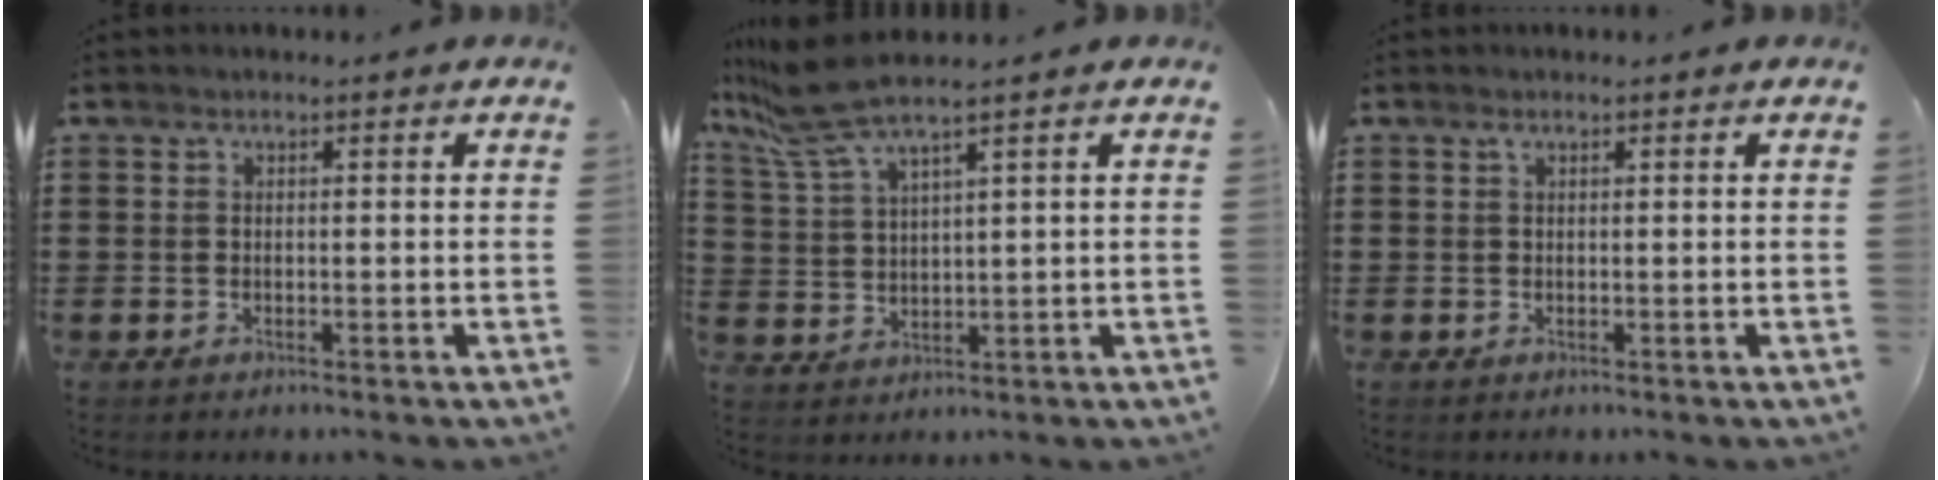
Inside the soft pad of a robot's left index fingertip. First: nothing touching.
{"total": 7.4, "force": [5.5, 0.7, 4.9], "torque": [-0.129, -0.015, 0.097]}
{"total": 0.9, "force": [0.5, 0.2, 0.7], "torque": [-0.015, 0.002, 0.009]}